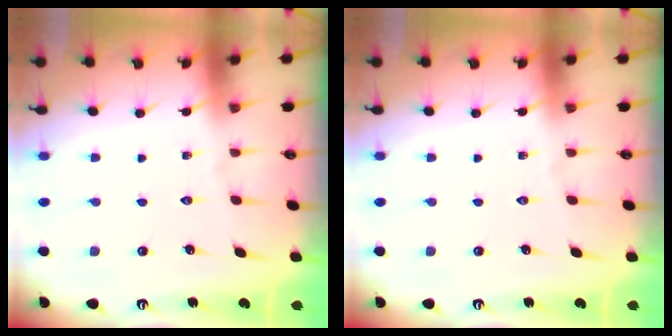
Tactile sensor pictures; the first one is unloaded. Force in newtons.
{"total": 0.0}